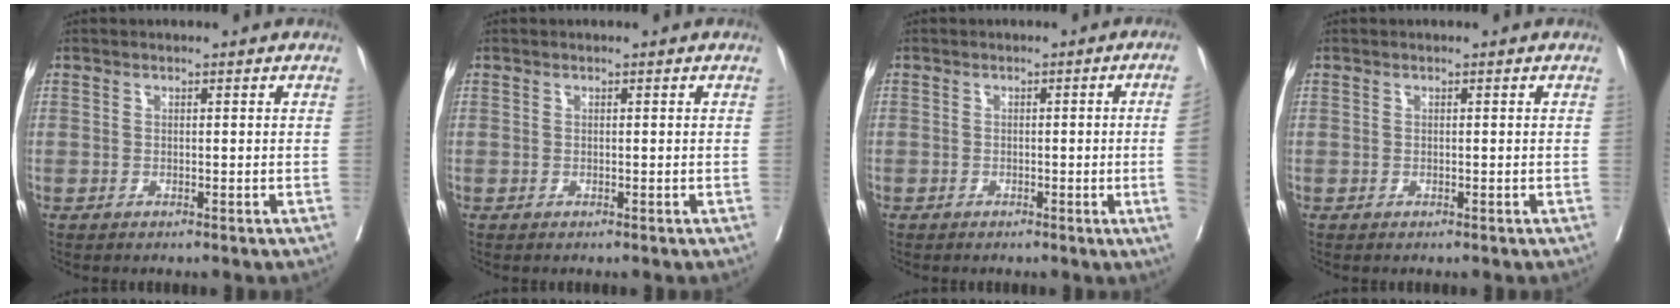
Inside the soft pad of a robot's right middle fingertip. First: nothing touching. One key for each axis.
{"total": 0.0}
{"total": 4.7, "fx": -0.7, "fy": -1.7, "fz": 4.3, "tx": -0.051, "ty": -0.010, "tz": -0.009}
{"total": 0.0}